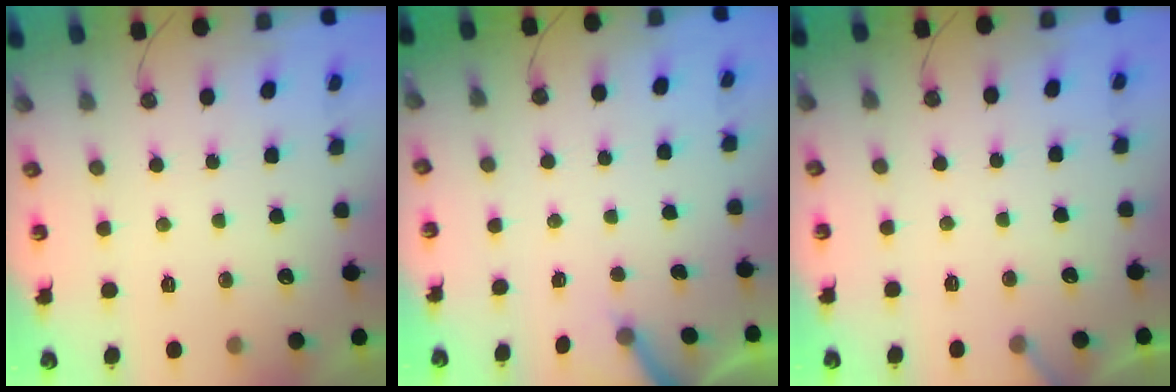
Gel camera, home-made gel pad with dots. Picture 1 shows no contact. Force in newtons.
{"total": 3.6, "press": 3.6, "slide": 0.3}
{"total": 3.2, "press": 3.2, "slide": 0.2}